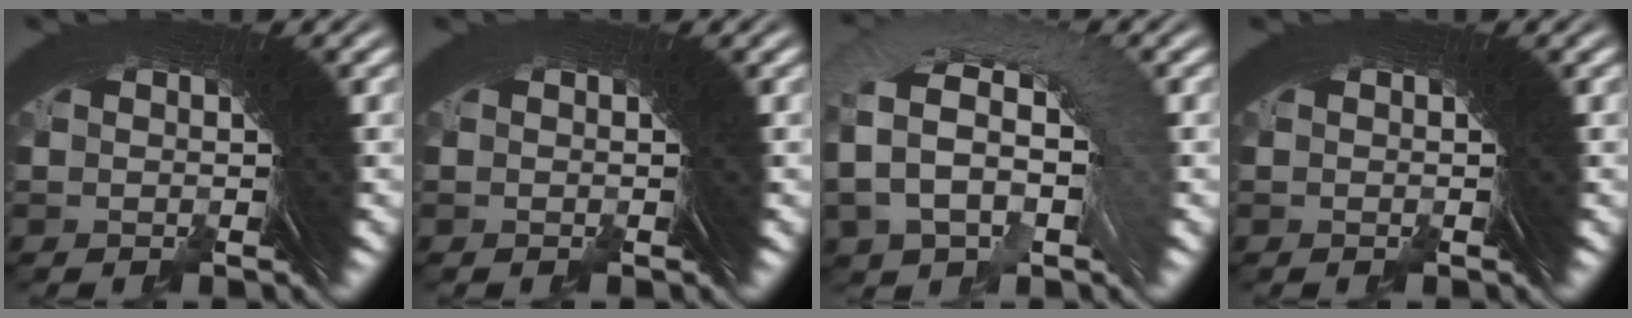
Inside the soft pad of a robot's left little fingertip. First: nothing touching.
{"total": 0.7, "force": [-0.4, -0.4, -0.4], "torque": [0.008, 0.002, -0.008]}
{"total": 6.6, "force": [0.7, 4.0, 5.1], "torque": [-0.088, 0.017, 0.006]}
{"total": 0.0}